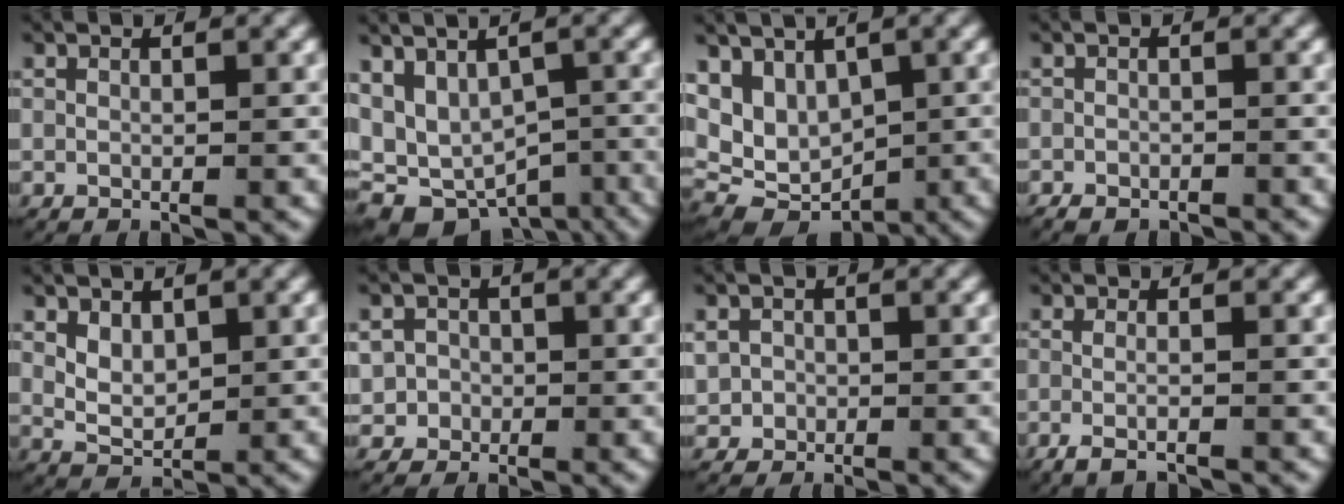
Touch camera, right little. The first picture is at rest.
{"total": 11.7, "force": [-4.9, 8.9, 5.8], "torque": [-0.119, -0.043, -0.074]}
{"total": 10.0, "force": [-0.3, 8.6, 5.2], "torque": [-0.124, -0.029, 0.000]}
{"total": 1.3, "force": [-1.2, 0.5, 0.3], "torque": [-0.008, -0.007, -0.019]}
{"total": 2.7, "force": [0.6, 2.0, 1.8], "torque": [-0.042, -0.014, 0.022]}
{"total": 5.0, "force": [-0.6, 4.8, 1.2], "torque": [-0.040, -0.012, -0.011]}
{"total": 3.7, "force": [-0.1, 3.6, 1.0], "torque": [-0.035, -0.010, 0.000]}
{"total": 2.2, "force": [-1.7, 0.3, 1.3], "torque": [-0.036, -0.006, -0.027]}